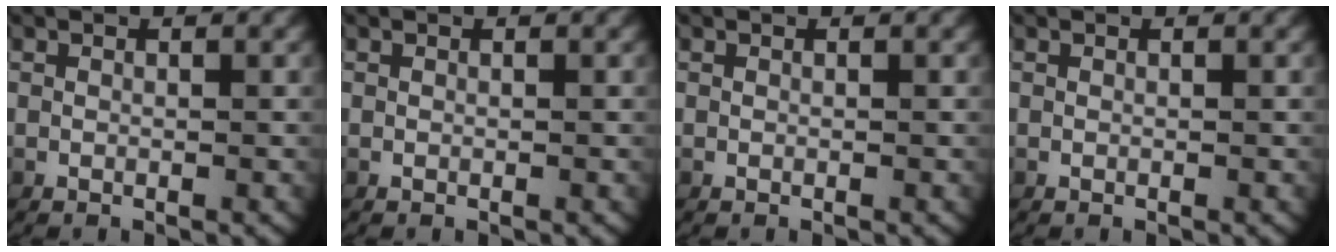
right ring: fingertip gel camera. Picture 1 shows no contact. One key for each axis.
{"total": 0.0}
{"total": 0.0}
{"total": 0.0}